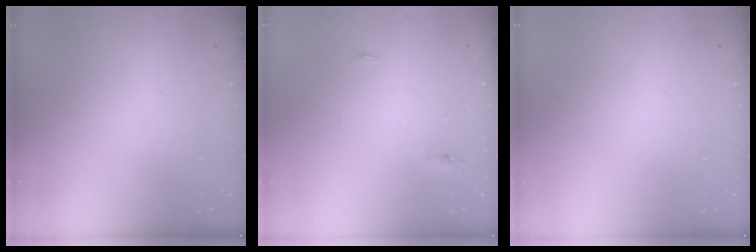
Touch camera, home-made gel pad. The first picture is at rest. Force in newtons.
{"total": 7.7, "press": 4.4, "slide": 6.4}
{"total": 0.0}